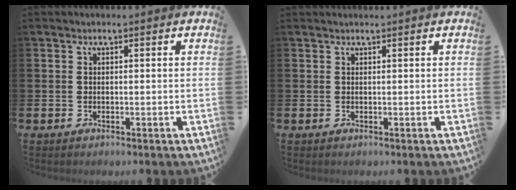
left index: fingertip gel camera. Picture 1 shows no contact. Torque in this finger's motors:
{"motor_torque": [0.27, -0.77, -0.30, 0.00]}